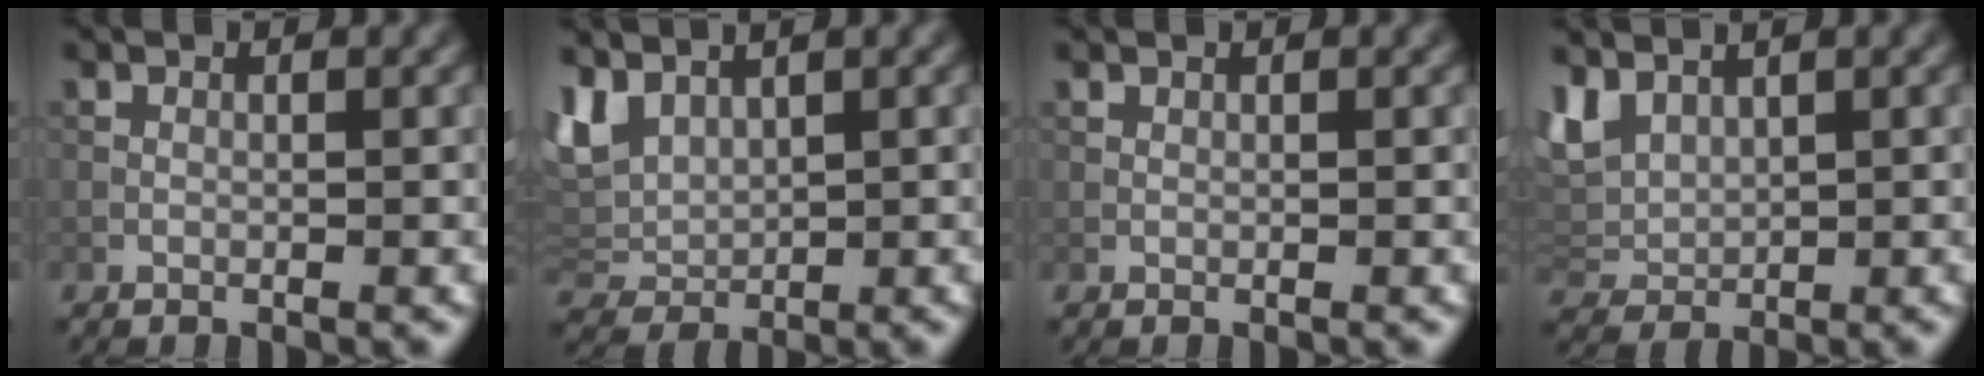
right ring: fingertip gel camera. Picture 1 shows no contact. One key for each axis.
{"total": 5.8, "fx": 2.9, "fy": 3.2, "fz": 3.9, "tx": -0.090, "ty": 0.003, "tz": 0.058}
{"total": 0.0}
{"total": 4.6, "fx": 2.6, "fy": 2.6, "fz": 2.7, "tx": -0.064, "ty": 0.003, "tz": 0.052}